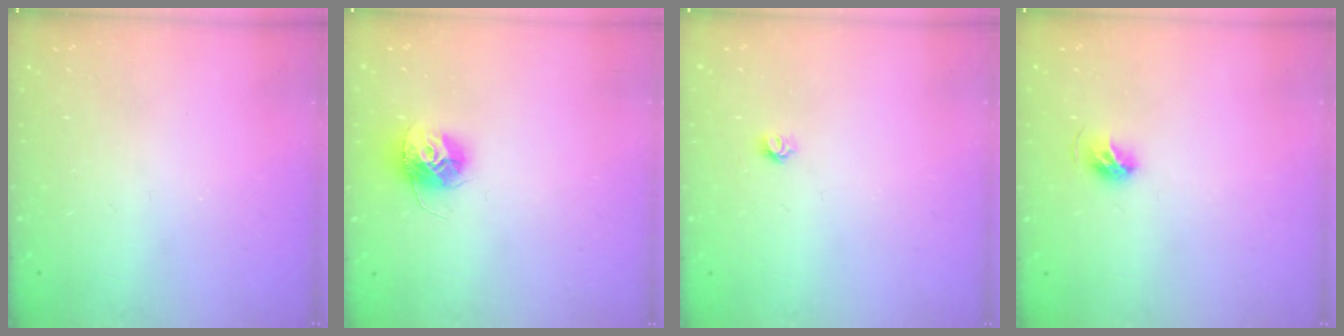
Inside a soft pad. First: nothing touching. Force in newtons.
{"total": 11.8, "press": 11.8, "slide": 0.9}
{"total": 3.9, "press": 3.9, "slide": 0.3}
{"total": 6.7, "press": 6.7, "slide": 0.9}